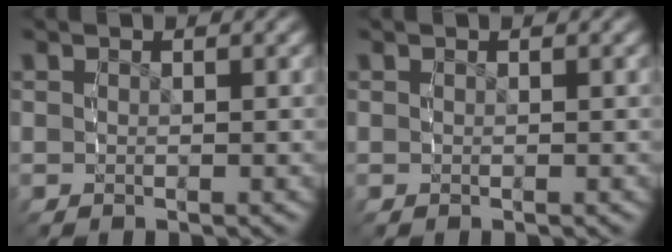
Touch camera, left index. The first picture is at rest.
{"total": 0.0}